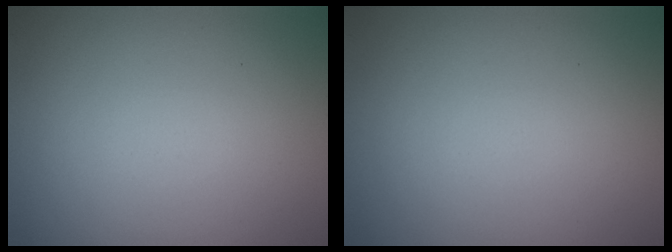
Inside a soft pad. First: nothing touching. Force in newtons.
{"total": 0.0}